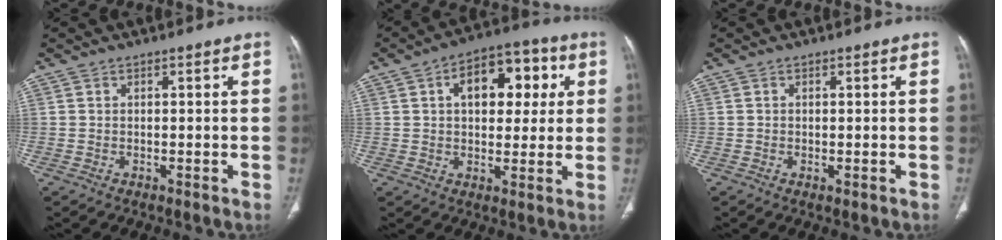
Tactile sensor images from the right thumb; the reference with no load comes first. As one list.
[{"total": 13.4, "force": [3.7, 8.1, 10.0], "torque": [-0.101, 0.015, 0.050]}, {"total": 0.6, "force": [-0.2, 0.2, 0.6], "torque": [-0.015, -0.004, -0.002]}]